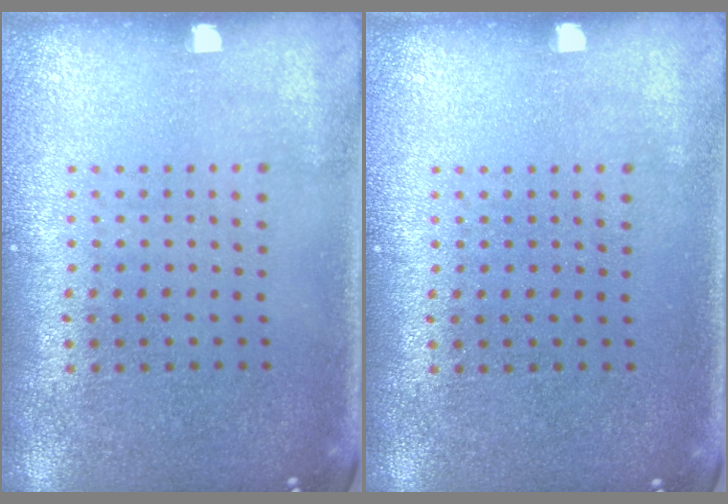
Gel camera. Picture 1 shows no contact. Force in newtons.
{"total": 0.0}